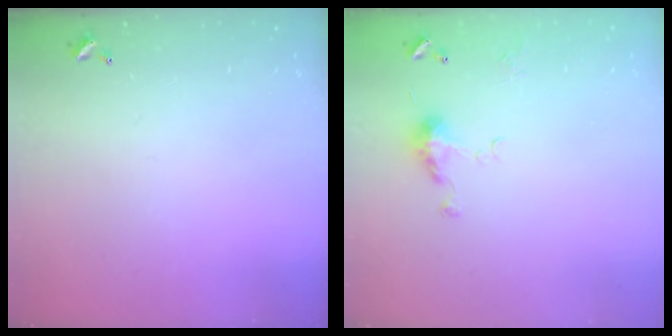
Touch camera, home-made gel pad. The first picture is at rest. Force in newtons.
{"total": 5.0, "press": 5.0, "slide": 0.7}